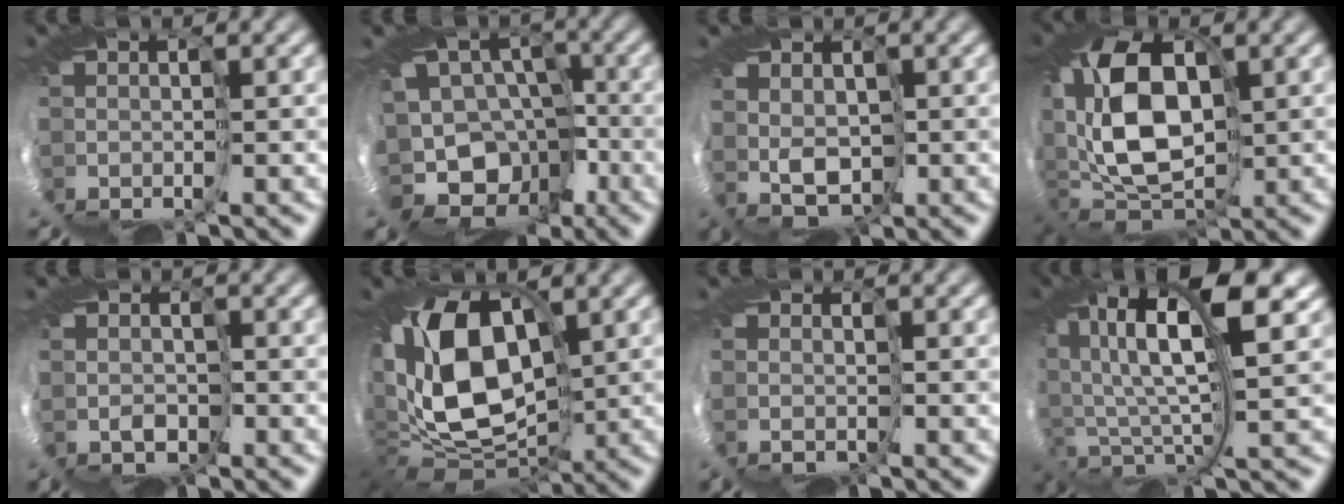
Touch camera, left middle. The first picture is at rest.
{"total": 11.7, "force": [-5.7, 9.0, 4.8], "torque": [-0.083, -0.017, -0.083]}
{"total": 2.1, "force": [1.8, 0.9, 0.7], "torque": [-0.024, 0.006, 0.027]}
{"total": 10.3, "force": [3.0, 5.9, 8.0], "torque": [-0.163, 0.001, 0.045]}
{"total": 1.9, "force": [1.7, 0.2, -0.9], "torque": [0.007, -0.003, 0.026]}
{"total": 12.6, "force": [2.1, 7.5, 9.9], "torque": [-0.188, -0.016, 0.036]}
{"total": 2.0, "force": [1.9, -0.1, -0.6], "torque": [0.014, 0.000, 0.035]}
{"total": 11.6, "force": [6.6, 2.7, 9.2], "torque": [-0.198, 0.013, 0.113]}